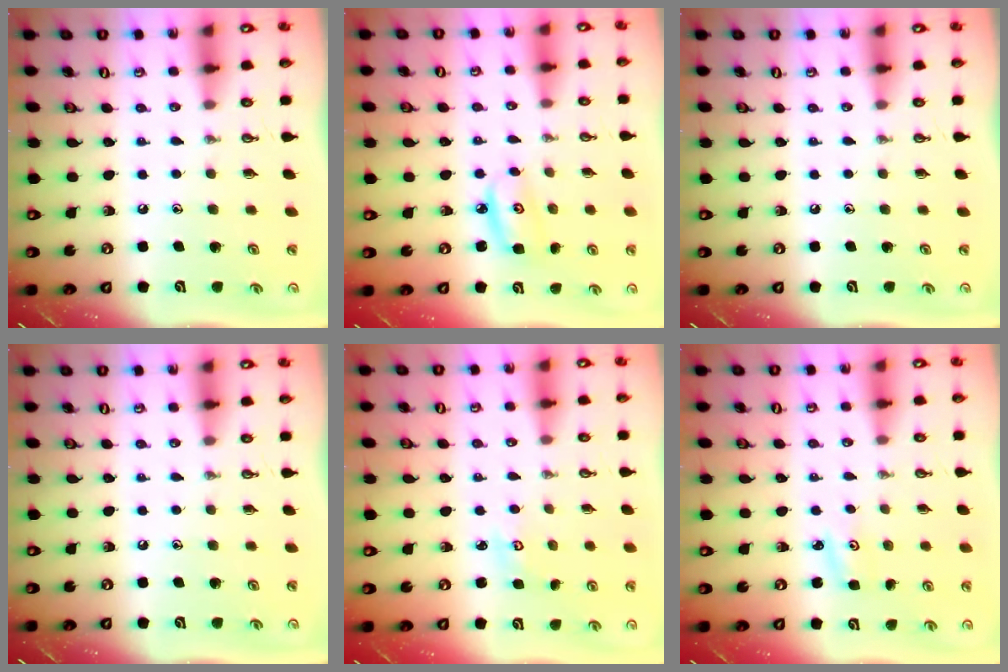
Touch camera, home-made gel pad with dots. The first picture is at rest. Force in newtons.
{"total": 5.0, "press": 4.9, "slide": 0.3}
{"total": 0.0}
{"total": 0.0}
{"total": 2.5, "press": 2.4, "slide": 0.3}
{"total": 3.1, "press": 3.1, "slide": 0.3}